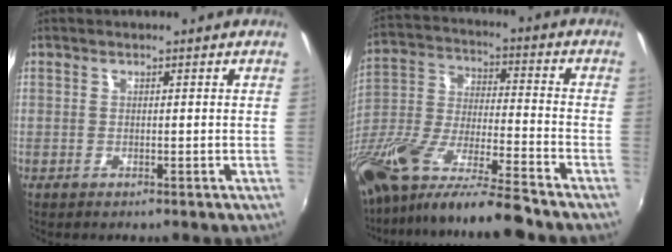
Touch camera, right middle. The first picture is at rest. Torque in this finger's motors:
{"motor_torque": [1.08, -1.06, 0.32, 0.21]}